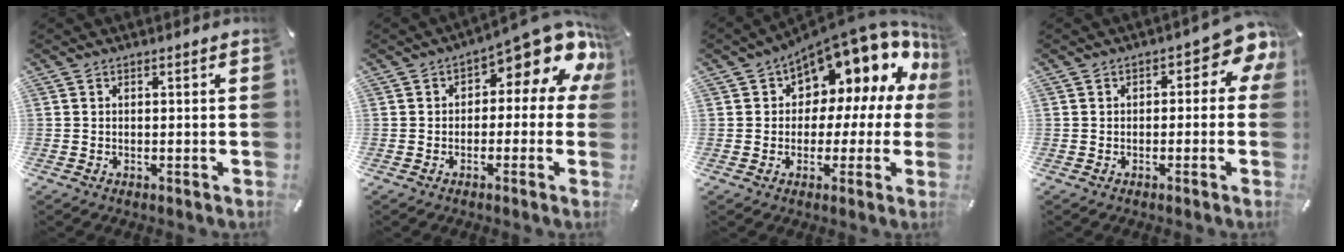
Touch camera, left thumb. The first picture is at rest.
{"total": 11.0, "force": [6.0, 3.9, 8.3], "torque": [-0.111, -0.055, 0.098]}
{"total": 14.3, "force": [8.6, 7.3, 8.8], "torque": [-0.123, -0.084, 0.142]}
{"total": 5.3, "force": [1.2, 3.5, 3.8], "torque": [-0.046, -0.006, 0.013]}